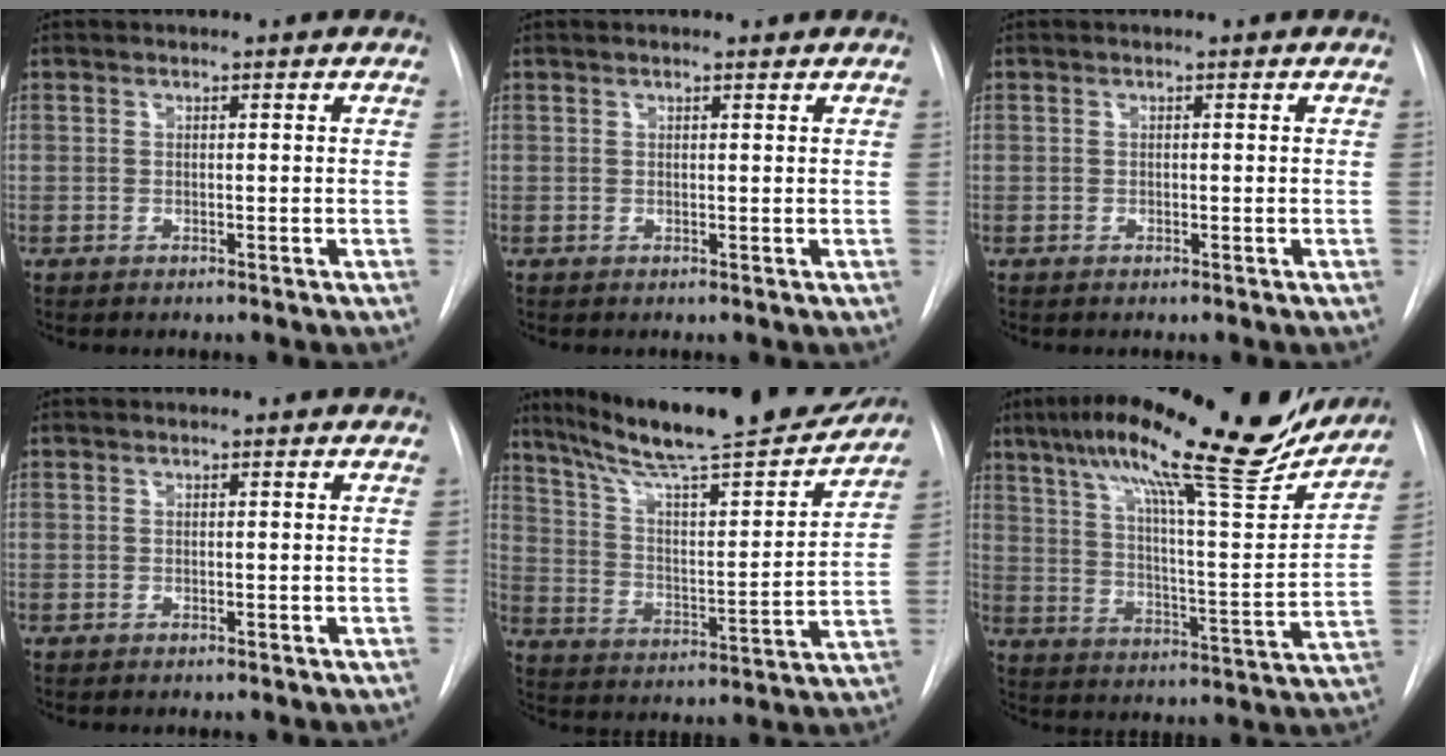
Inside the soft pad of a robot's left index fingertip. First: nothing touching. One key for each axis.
{"total": 1.5, "fx": 1.2, "fy": 0.2, "fz": 0.9, "tx": -0.017, "ty": 0.012, "tz": 0.018}
{"total": 0.0}
{"total": 0.0}
{"total": 23.4, "fx": 20.2, "fy": 2.1, "fz": 11.5, "tx": -0.193, "ty": -0.023, "tz": 0.304}
{"total": 25.5, "fx": 20.0, "fy": 3.3, "fz": 15.4, "tx": -0.253, "ty": 0.003, "tz": 0.289}